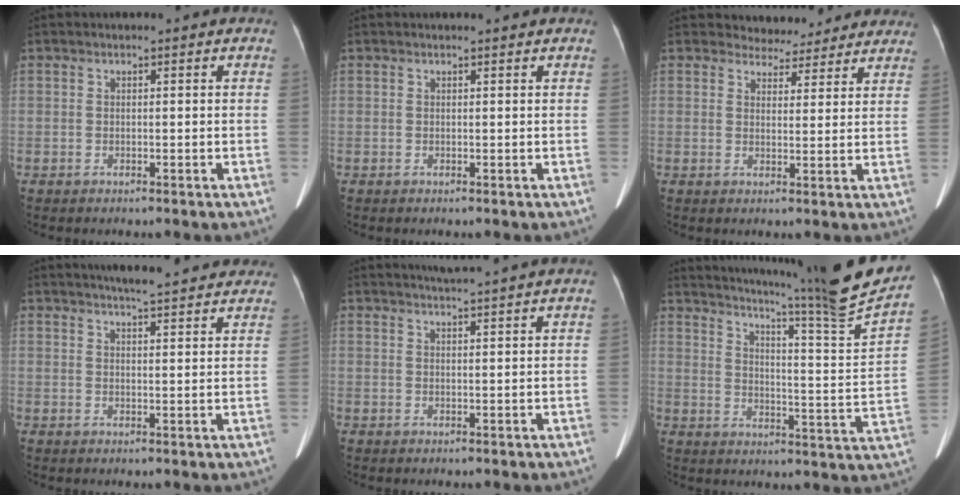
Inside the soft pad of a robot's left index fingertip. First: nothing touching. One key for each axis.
{"total": 0.6, "fx": 0.5, "fy": -0.1, "fz": 0.1, "tx": -0.009, "ty": -0.005, "tz": 0.007}
{"total": 7.1, "fx": 6.6, "fy": 2.7, "fz": 0.0, "tx": 0.013, "ty": 0.006, "tz": 0.069}
{"total": 12.6, "fx": 11.3, "fy": 1.6, "fz": 5.3, "tx": -0.064, "ty": 0.010, "tz": 0.130}
{"total": 5.5, "fx": 5.0, "fy": -1.0, "fz": 2.1, "tx": -0.031, "ty": 0.014, "tz": 0.065}
{"total": 22.4, "fx": 19.1, "fy": -2.3, "fz": 11.4, "tx": -0.185, "ty": -0.074, "tz": 0.249}